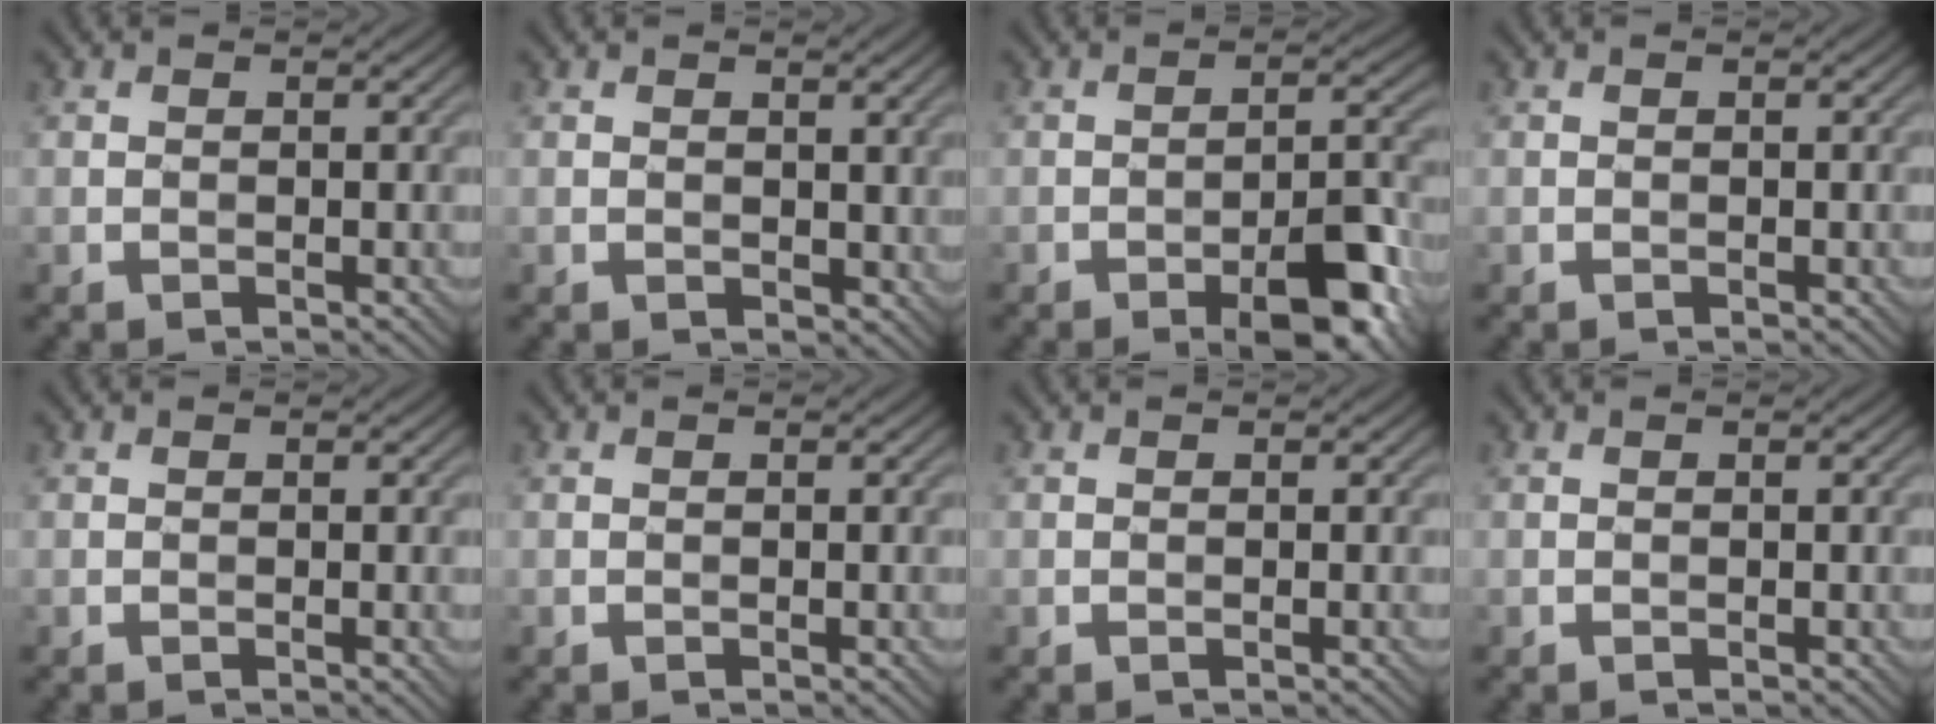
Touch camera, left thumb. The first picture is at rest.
{"total": 2.0, "force": [0.7, 1.5, 1.2], "torque": [-0.027, 0.000, 0.013]}
{"total": 7.6, "force": [-4.3, 2.4, 5.8], "torque": [-0.075, 0.012, -0.065]}
{"total": 0.0}
{"total": 0.0}
{"total": 0.0}
{"total": 0.0}
{"total": 0.0}